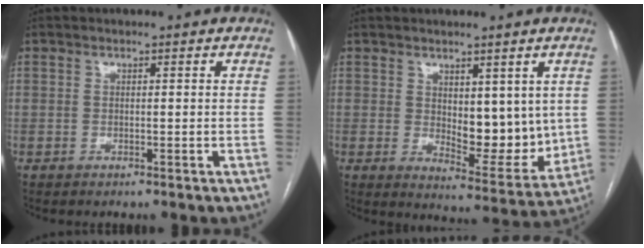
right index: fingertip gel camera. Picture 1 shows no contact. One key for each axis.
{"total": 9.2, "fx": 1.4, "fy": 4.3, "fz": 8.1, "tx": -0.101, "ty": -0.017, "tz": 0.037}